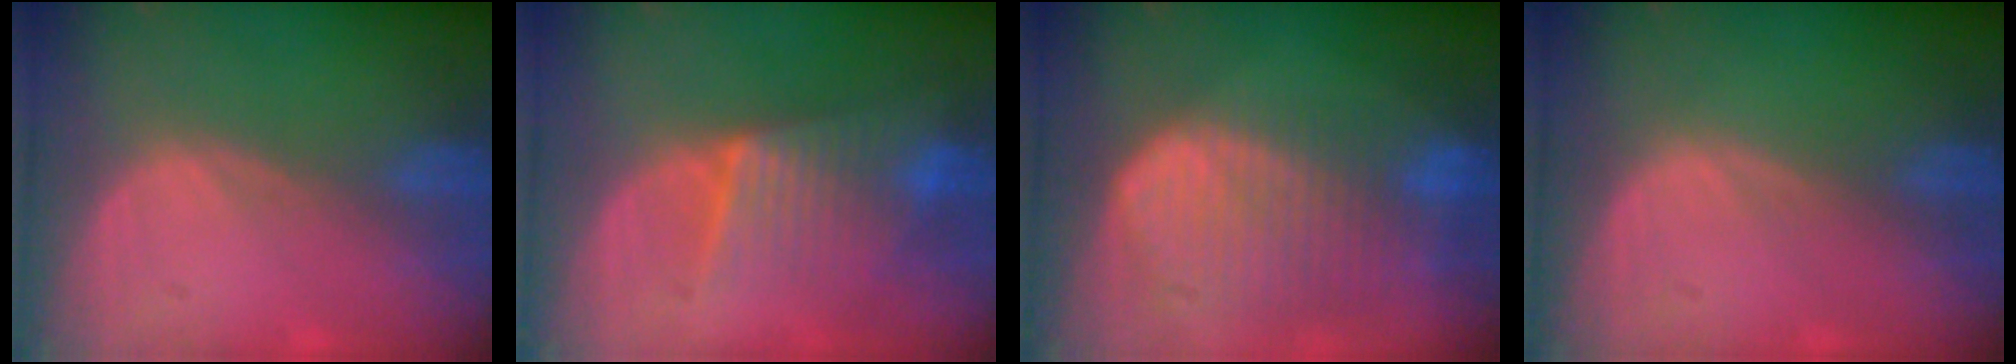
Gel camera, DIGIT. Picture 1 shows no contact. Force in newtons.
{"total": 6.3, "press": 6.3, "slide": 0.8}
{"total": 10.2, "press": 8.8, "slide": 5.2}
{"total": 0.0}